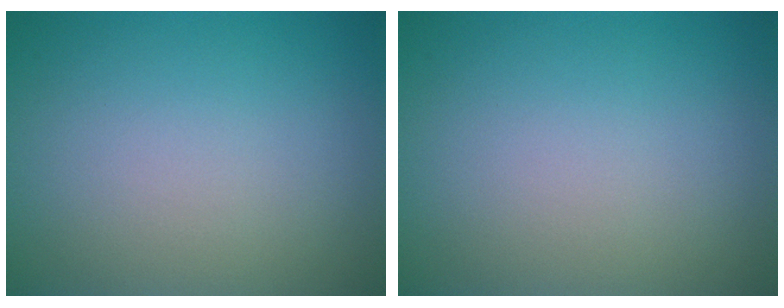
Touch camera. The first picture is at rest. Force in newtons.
{"total": 0.0}